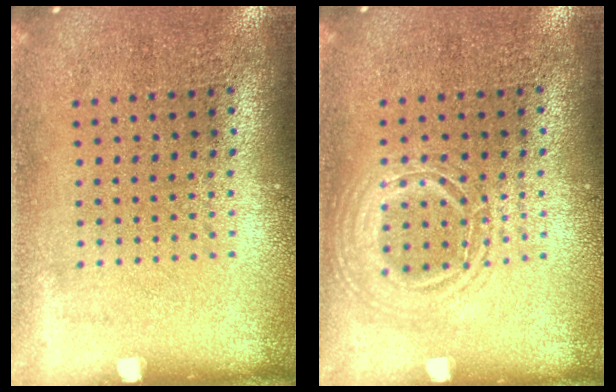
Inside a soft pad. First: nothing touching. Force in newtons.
{"total": 1.1, "press": 1.1, "slide": 0.1}